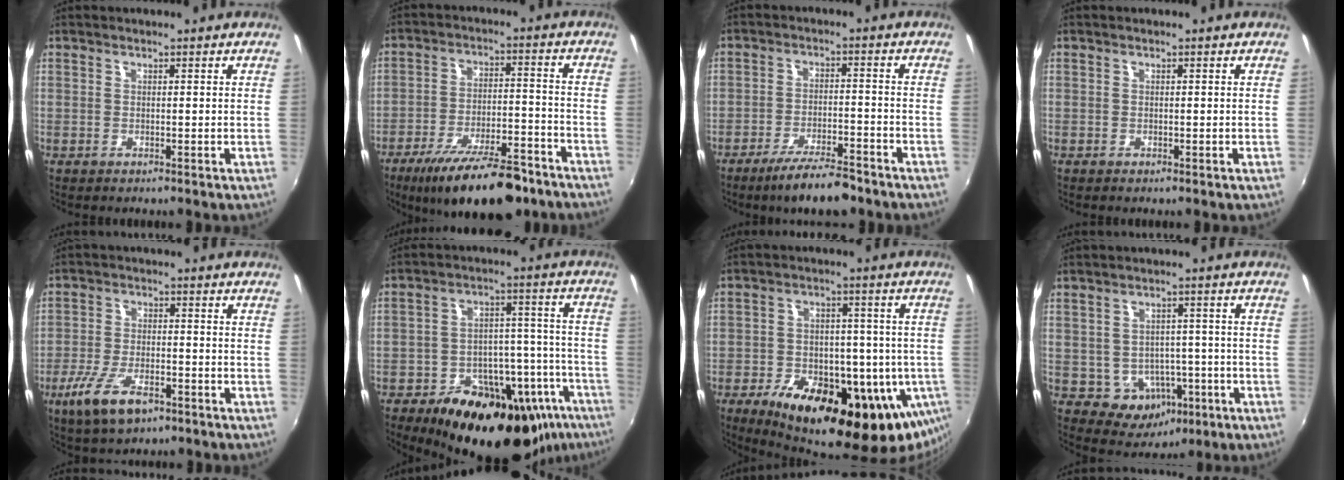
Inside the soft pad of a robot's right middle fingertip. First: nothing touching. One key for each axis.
{"total": 18.7, "fx": -13.9, "fy": 5.8, "fz": 10.9, "tx": -0.196, "ty": -0.022, "tz": -0.205}
{"total": 9.3, "fx": -7.5, "fy": 1.9, "fz": 5.2, "tx": -0.106, "ty": -0.010, "tz": -0.122}
{"total": 0.0}
{"total": 9.7, "fx": -5.7, "fy": 3.9, "fz": 6.9, "tx": -0.161, "ty": -0.022, "tz": -0.102}
{"total": 28.2, "fx": -18.8, "fy": 13.7, "fz": 15.9, "tx": -0.244, "ty": 0.018, "tz": -0.246}
{"total": 24.8, "fx": -11.5, "fy": 12.5, "fz": 18.1, "tx": -0.317, "ty": -0.036, "tz": -0.151}
{"total": 8.4, "fx": -2.9, "fy": 7.2, "fz": 3.2, "tx": -0.075, "ty": 0.011, "tz": -0.016}